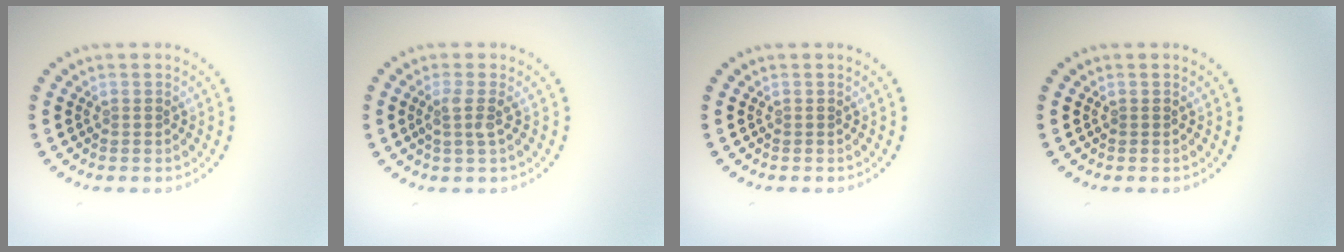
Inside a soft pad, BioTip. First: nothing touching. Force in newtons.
{"total": 1.8, "press": 1.3, "slide": 1.2}
{"total": 0.0}
{"total": 0.0}